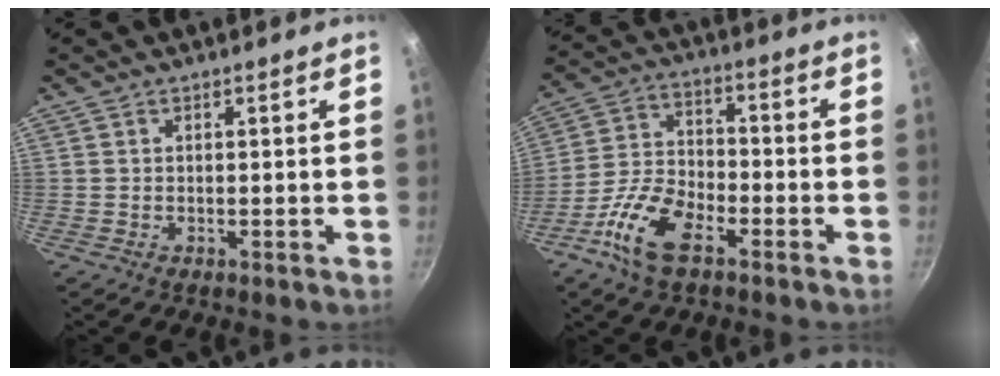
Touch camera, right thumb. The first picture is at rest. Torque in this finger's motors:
{"motor_torque": [0.23, 0.52, 1.52, -0.99, 0.36]}